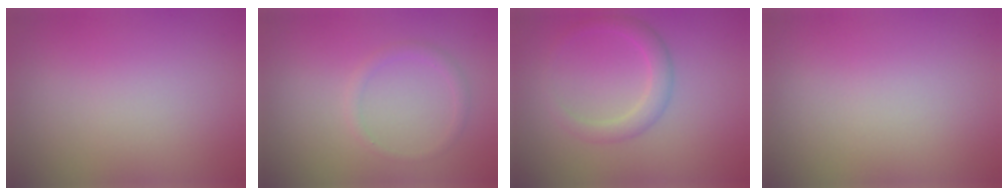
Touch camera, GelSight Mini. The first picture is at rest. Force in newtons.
{"total": 1.2, "press": 1.2, "slide": 0.1}
{"total": 2.3, "press": 2.3, "slide": 0.2}
{"total": 0.0}